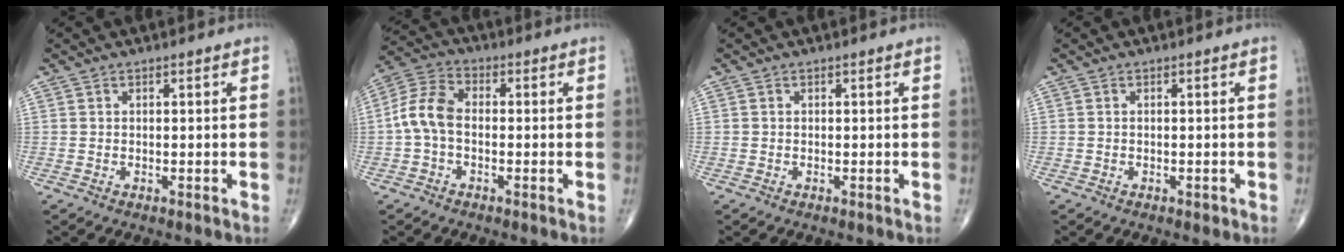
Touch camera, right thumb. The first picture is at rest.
{"total": 7.6, "force": [-0.9, 4.7, 5.9], "torque": [-0.117, 0.023, -0.030]}
{"total": 0.0}
{"total": 0.6, "force": [-0.3, 0.3, 0.4], "torque": [-0.005, -0.001, -0.005]}